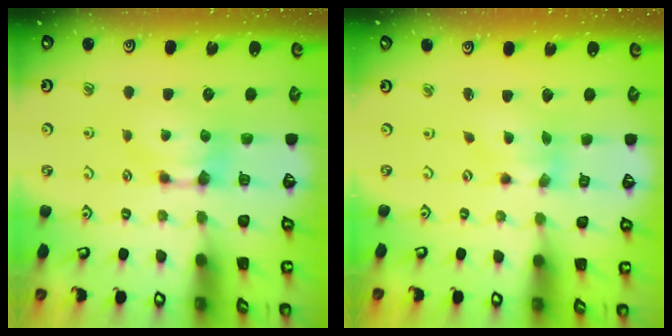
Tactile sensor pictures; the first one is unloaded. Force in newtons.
{"total": 2.6, "press": 2.1, "slide": 1.6}